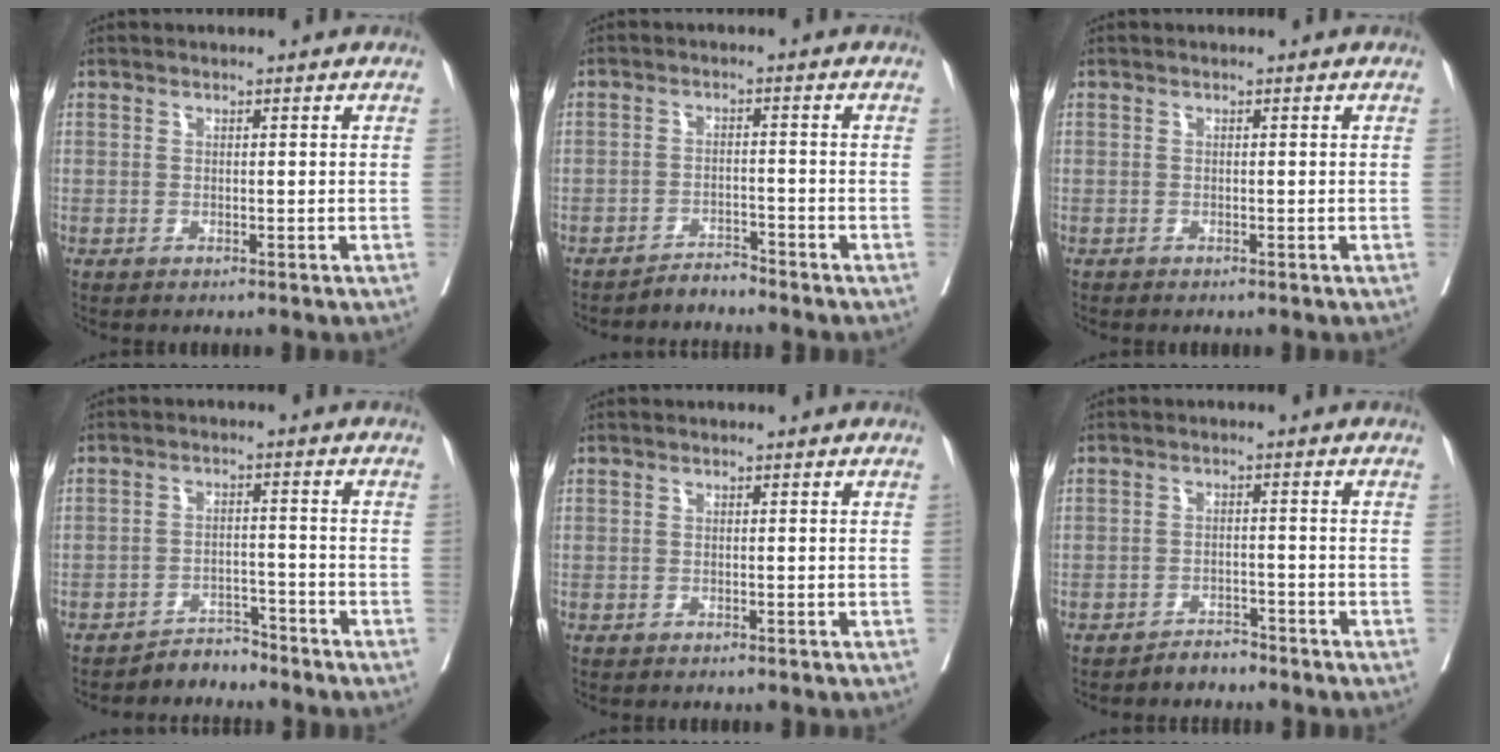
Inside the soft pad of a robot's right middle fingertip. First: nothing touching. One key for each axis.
{"total": 2.4, "fx": -2.4, "fy": -0.1, "fz": -0.2, "tx": 0.007, "ty": -0.012, "tz": -0.041}
{"total": 0.0}
{"total": 3.3, "fx": -3.3, "fy": 0.5, "fz": -0.4, "tx": 0.011, "ty": -0.005, "tz": -0.053}
{"total": 0.0}
{"total": 2.2, "fx": -2.1, "fy": 0.4, "fz": 0.0, "tx": 0.000, "ty": -0.004, "tz": -0.034}